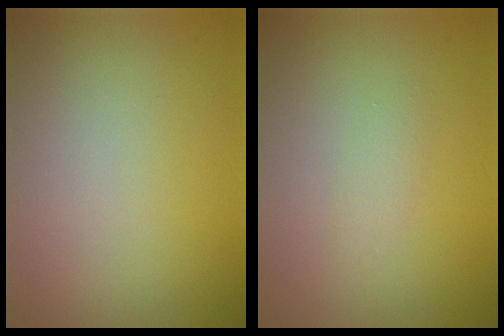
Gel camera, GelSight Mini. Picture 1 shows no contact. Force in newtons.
{"total": 1.0, "press": 1.0, "slide": 0.1}